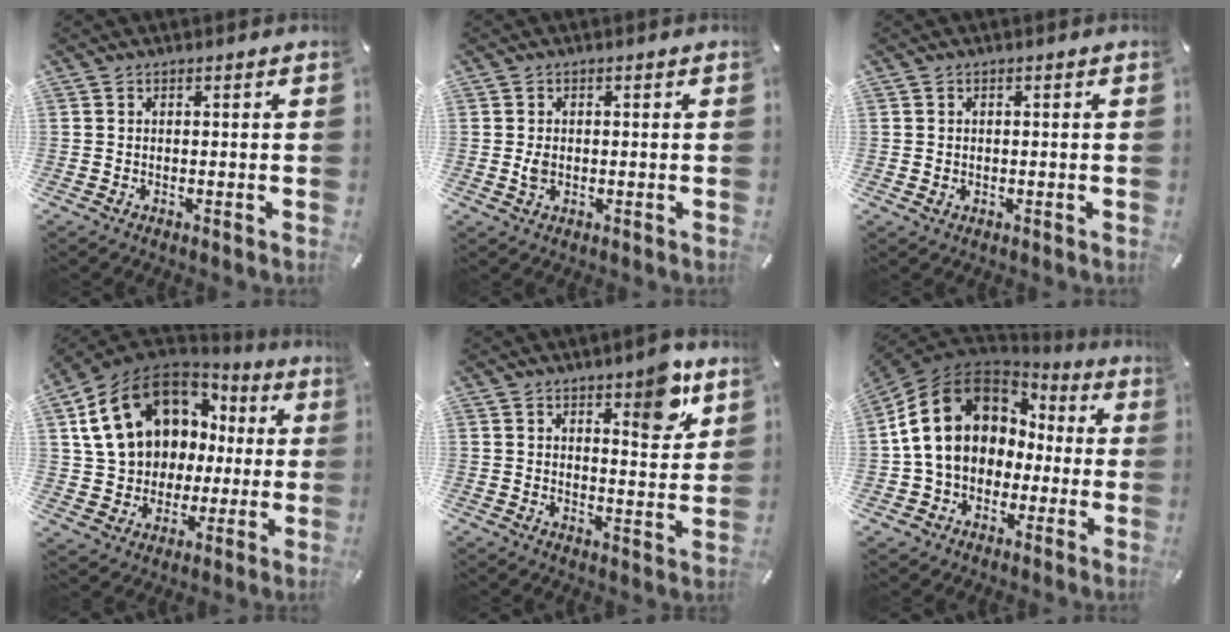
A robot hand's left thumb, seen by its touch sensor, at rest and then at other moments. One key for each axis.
{"total": 2.4, "fx": 0.0, "fy": 1.8, "fz": 1.6, "tx": -0.024, "ty": 0.000, "tz": -0.003}
{"total": 1.3, "fx": 0.1, "fy": 1.2, "fz": 0.3, "tx": -0.006, "ty": 0.007, "tz": 0.000}
{"total": 18.5, "fx": 6.6, "fy": 14.6, "fz": 9.2, "tx": -0.171, "ty": -0.029, "tz": 0.141}
{"total": 9.0, "fx": 5.6, "fy": 3.6, "fz": 6.1, "tx": -0.060, "ty": -0.034, "tz": 0.086}
{"total": 18.2, "fx": 1.5, "fy": 15.0, "fz": 10.2, "tx": -0.208, "ty": 0.016, "tz": 0.027}